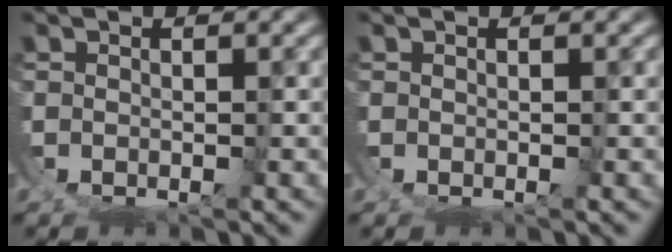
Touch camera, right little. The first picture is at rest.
{"total": 0.0}